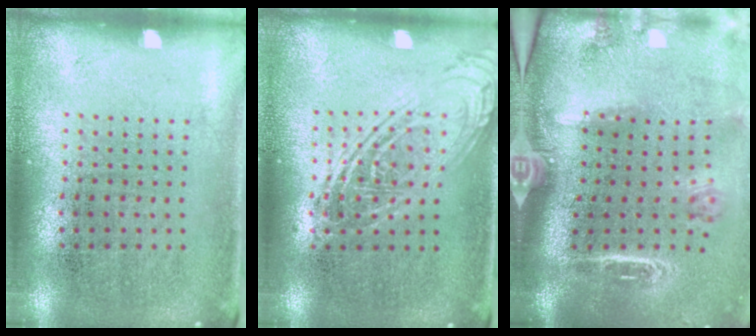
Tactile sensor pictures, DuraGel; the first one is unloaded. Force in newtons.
{"total": 2.4, "press": 2.4, "slide": 0.3}
{"total": 3.0, "press": 2.1, "slide": 2.1}